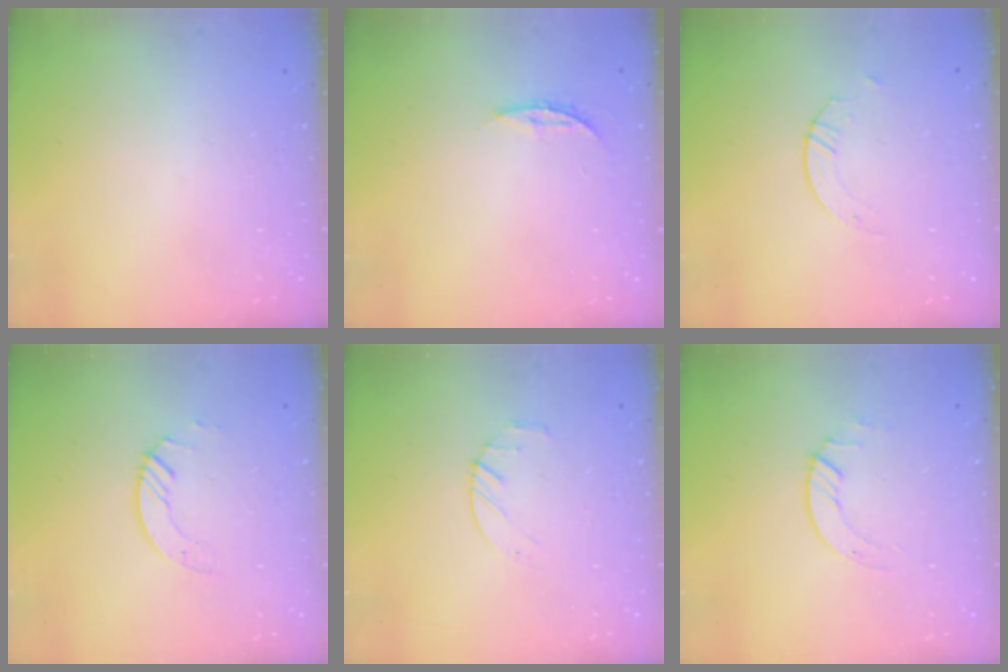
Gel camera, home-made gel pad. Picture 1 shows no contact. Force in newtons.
{"total": 3.8, "press": 3.8, "slide": 0.3}
{"total": 2.6, "press": 2.6, "slide": 0.2}
{"total": 2.6, "press": 2.6, "slide": 0.3}
{"total": 2.4, "press": 2.3, "slide": 0.3}
{"total": 2.0, "press": 2.0, "slide": 0.2}